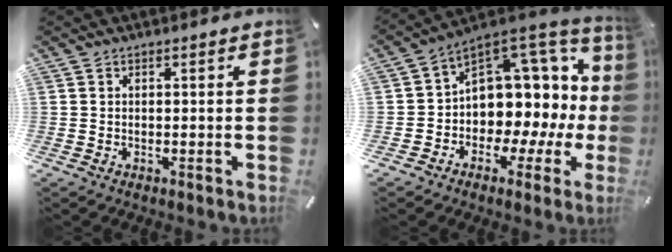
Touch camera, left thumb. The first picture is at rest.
{"total": 11.1, "force": [3.3, 8.6, 6.1], "torque": [-0.080, -0.064, 0.054]}